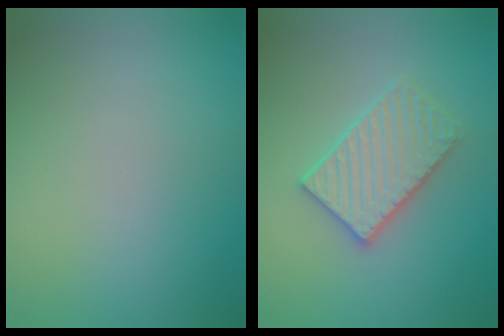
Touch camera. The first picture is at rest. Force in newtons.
{"total": 3.7, "press": 3.7, "slide": 0.6}